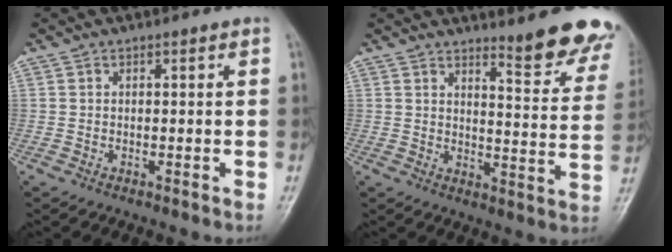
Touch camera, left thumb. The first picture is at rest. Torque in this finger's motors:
{"motor_torque": [0.42, 0.21, 1.15, -0.99, 0.08]}